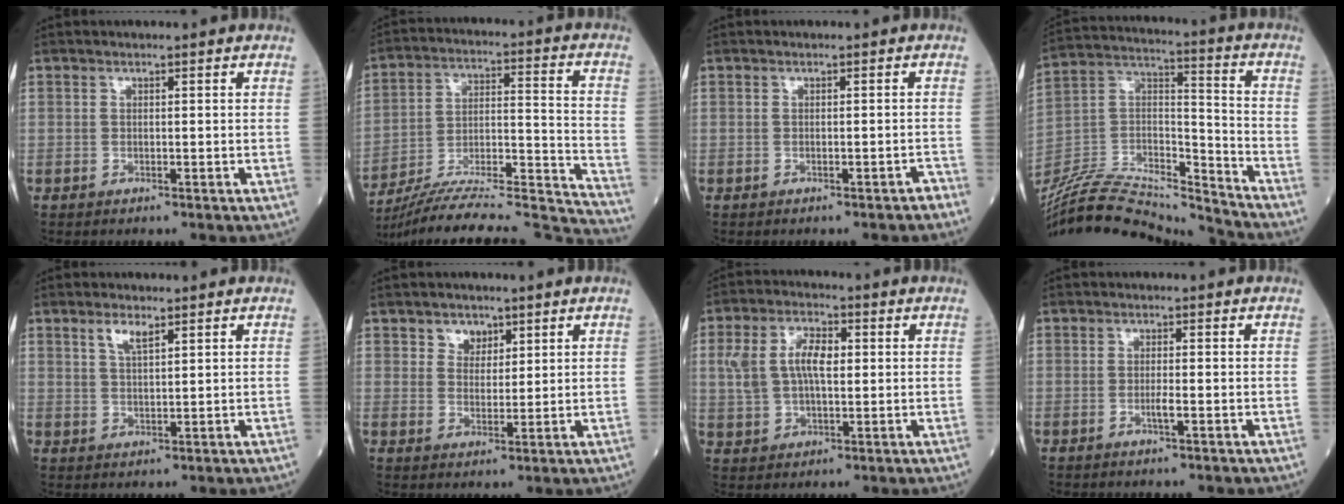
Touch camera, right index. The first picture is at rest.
{"total": 27.3, "force": [-26.0, -0.3, 8.2], "torque": [-0.095, -0.003, -0.385]}
{"total": 1.0, "force": [-0.8, 0.2, 0.6], "torque": [-0.006, 0.006, -0.008]}
{"total": 22.8, "force": [-22.0, 1.8, 5.7], "torque": [-0.126, 0.025, -0.375]}
{"total": 3.0, "force": [1.9, 0.7, 2.2], "torque": [-0.046, 0.001, 0.039]}
{"total": 3.2, "force": [2.0, 2.2, 1.0], "torque": [-0.012, 0.000, 0.036]}
{"total": 9.1, "force": [1.6, 4.6, 7.6], "torque": [-0.164, 0.022, 0.035]}
{"total": 1.6, "force": [-0.5, 0.0, 1.5], "torque": [-0.028, -0.002, -0.011]}